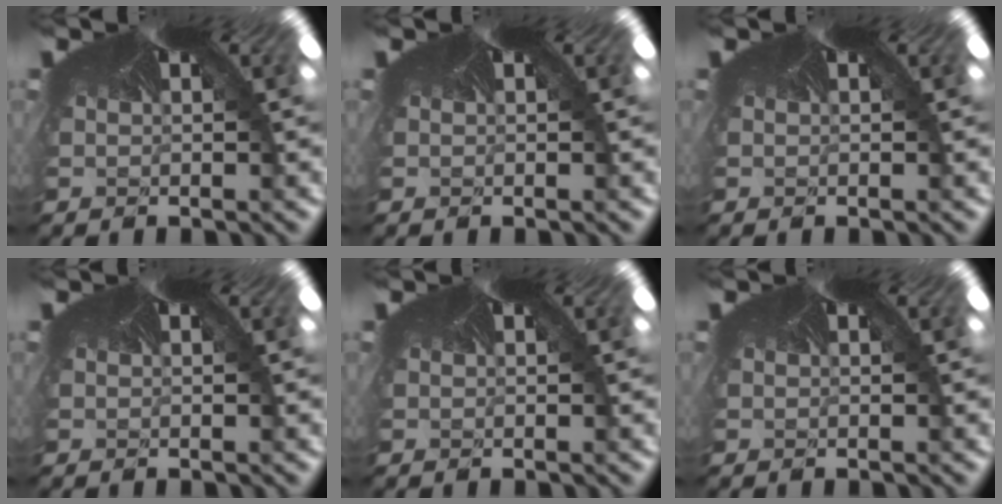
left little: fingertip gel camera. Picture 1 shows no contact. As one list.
[{"total": 0.0}, {"total": 0.0}, {"total": 0.0}, {"total": 0.0}, {"total": 0.0}]